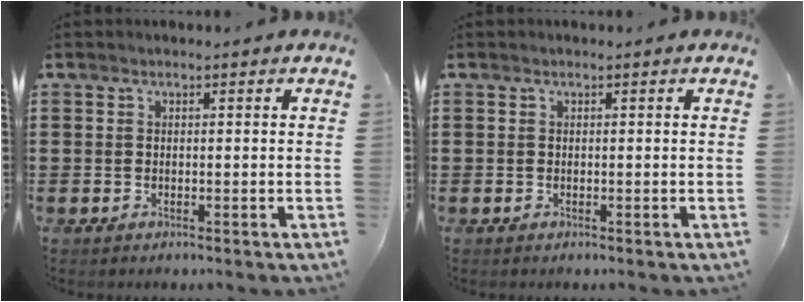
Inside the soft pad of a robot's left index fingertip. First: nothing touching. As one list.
[{"total": 0.0}]